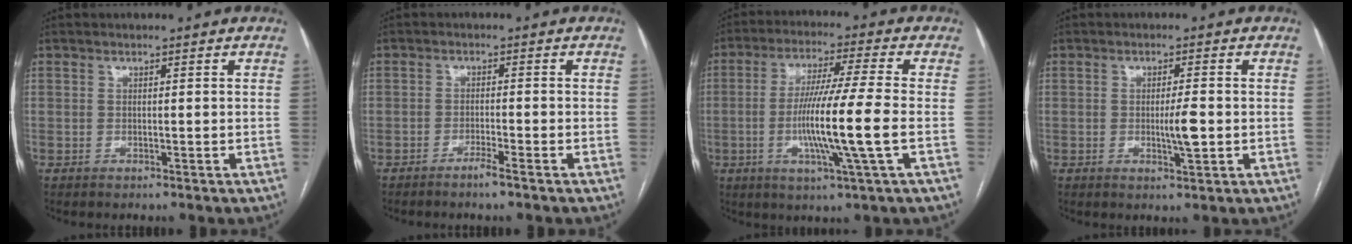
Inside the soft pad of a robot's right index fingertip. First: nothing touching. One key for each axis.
{"total": 2.2, "fx": -1.7, "fy": -0.3, "fz": 1.4, "tx": -0.028, "ty": -0.001, "tz": -0.033}
{"total": 12.2, "fx": -2.4, "fy": -1.1, "fz": 11.9, "tx": -0.230, "ty": -0.012, "tz": -0.050}
{"total": 3.6, "fx": -0.5, "fy": 0.3, "fz": 3.5, "tx": -0.060, "ty": -0.004, "tz": -0.006}